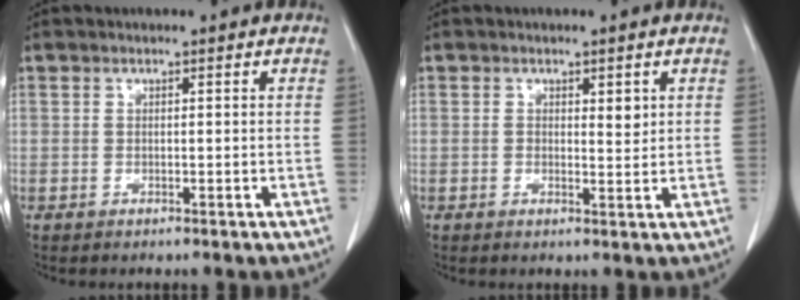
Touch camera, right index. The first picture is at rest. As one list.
[{"total": 1.8, "force": [0.8, 0.8, 1.5], "torque": [-0.017, -0.004, 0.012]}]